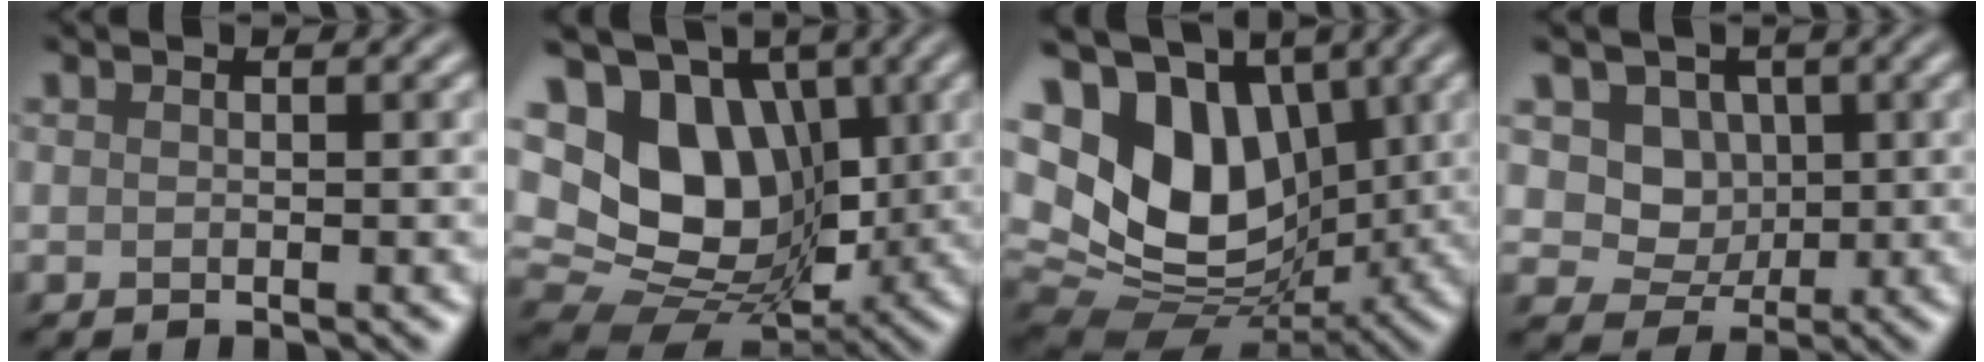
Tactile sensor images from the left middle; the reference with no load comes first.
{"total": 13.8, "force": [3.6, 10.2, 8.5], "torque": [-0.163, 0.028, 0.056]}
{"total": 15.4, "force": [3.7, 10.9, 10.2], "torque": [-0.208, 0.010, 0.073]}
{"total": 4.9, "force": [1.5, 4.1, 2.3], "torque": [-0.046, -0.008, 0.027]}